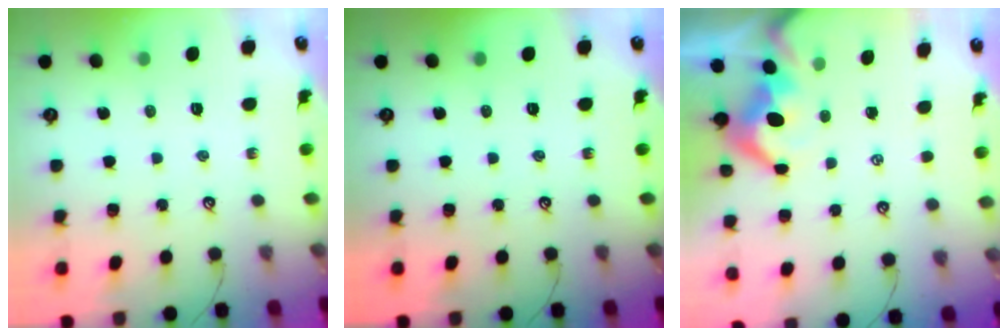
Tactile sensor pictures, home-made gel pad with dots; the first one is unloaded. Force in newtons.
{"total": 0.0}
{"total": 2.0, "press": 1.8, "slide": 0.9}